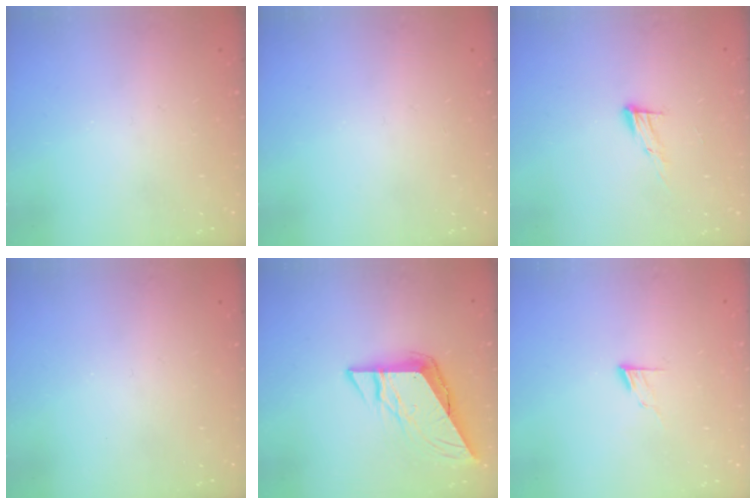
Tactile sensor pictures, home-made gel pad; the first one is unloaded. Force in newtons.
{"total": 0.0}
{"total": 8.3, "press": 8.2, "slide": 1.3}
{"total": 0.0}
{"total": 9.8, "press": 9.8, "slide": 0.6}
{"total": 6.0, "press": 5.9, "slide": 0.6}